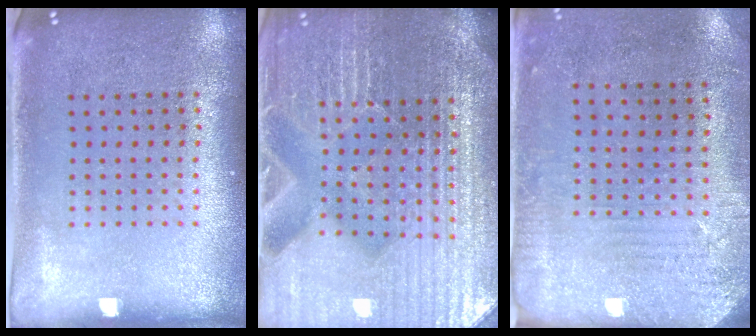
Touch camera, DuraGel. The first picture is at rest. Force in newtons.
{"total": 5.3, "press": 4.9, "slide": 2.1}
{"total": 2.9, "press": 2.4, "slide": 1.6}